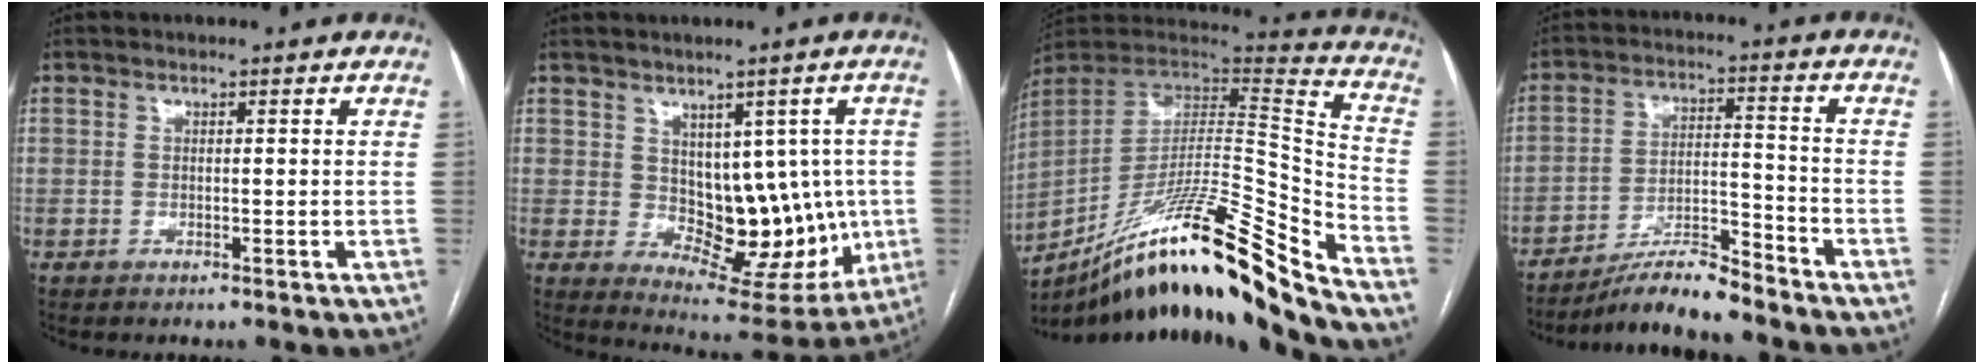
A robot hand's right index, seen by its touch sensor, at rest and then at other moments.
{"total": 12.3, "force": [0.4, 7.7, 9.6], "torque": [-0.099, 0.014, 0.034]}
{"total": 24.6, "force": [-18.2, 0.4, 16.5], "torque": [-0.254, 0.004, -0.323]}
{"total": 9.0, "force": [-8.2, 0.3, 3.6], "torque": [-0.057, 0.001, -0.144]}